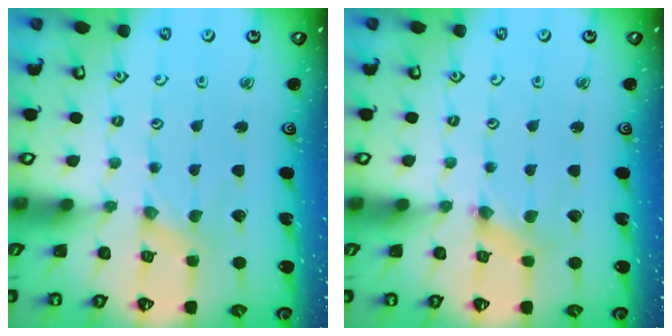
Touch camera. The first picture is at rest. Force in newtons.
{"total": 1.3, "press": 1.3, "slide": 0.2}